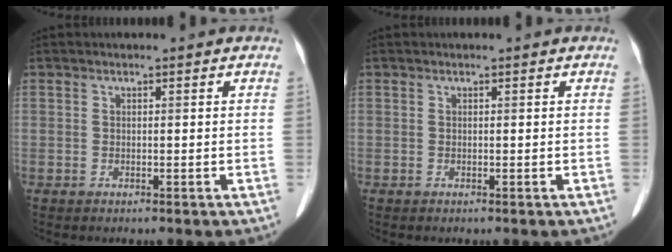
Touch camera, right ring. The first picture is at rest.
{"total": 0.0}